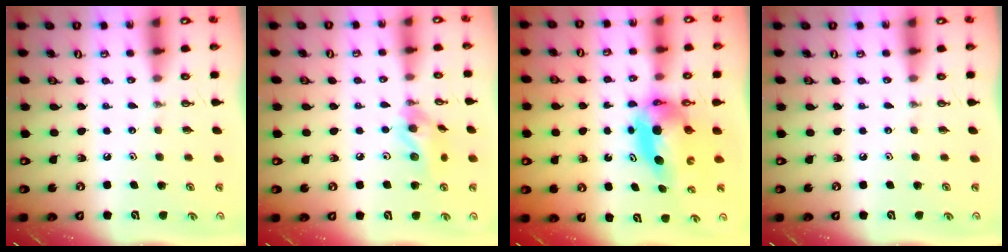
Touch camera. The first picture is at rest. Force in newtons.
{"total": 11.4, "press": 11.4, "slide": 1.4}
{"total": 7.1, "press": 7.1, "slide": 0.7}
{"total": 0.0}